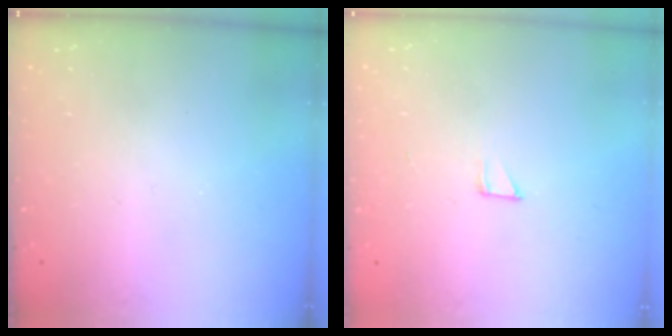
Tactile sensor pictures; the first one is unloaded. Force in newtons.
{"total": 2.6, "press": 2.6, "slide": 0.1}